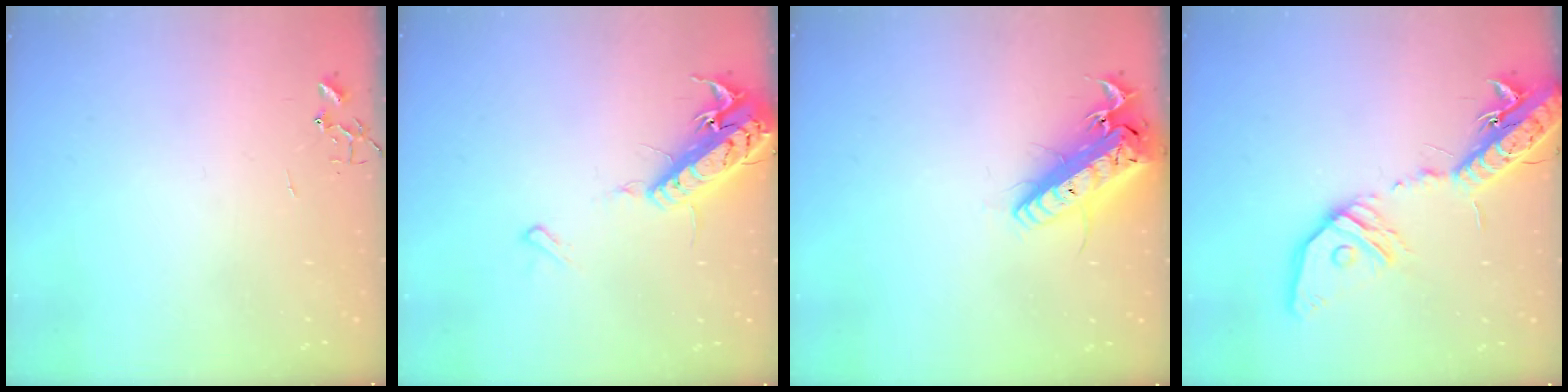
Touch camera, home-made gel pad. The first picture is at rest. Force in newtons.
{"total": 16.1, "press": 15.8, "slide": 3.4}
{"total": 18.3, "press": 17.9, "slide": 3.4}
{"total": 22.2, "press": 21.7, "slide": 4.7}